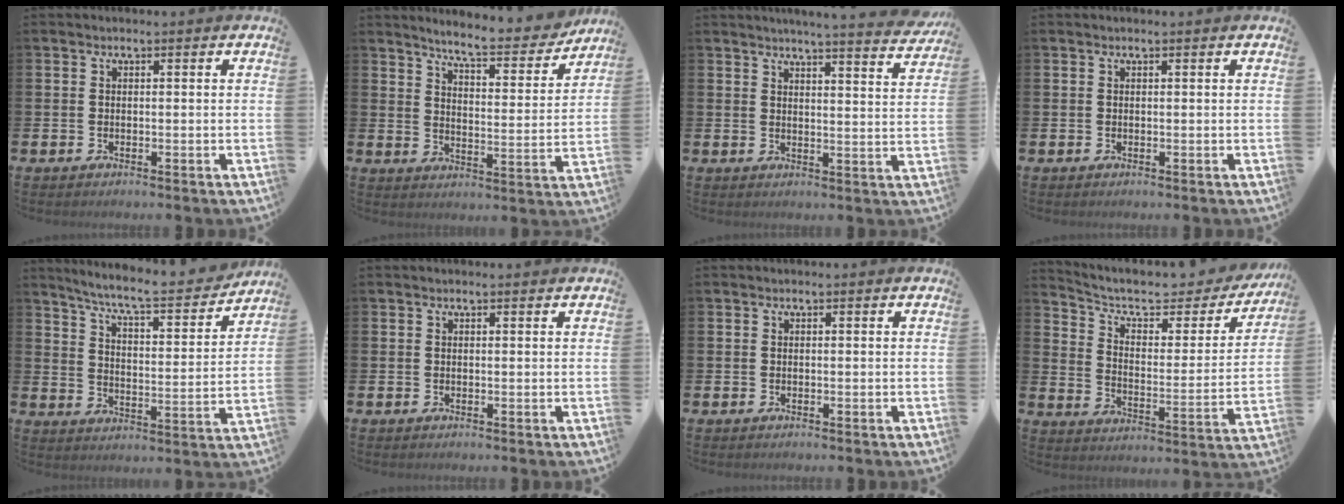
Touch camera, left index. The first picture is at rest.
{"total": 7.0, "force": [6.6, 0.6, 2.2], "torque": [-0.058, -0.047, 0.110]}
{"total": 4.8, "force": [4.7, -0.5, 1.1], "torque": [-0.028, -0.034, 0.078]}
{"total": 0.0}
{"total": 7.7, "force": [7.0, 0.7, 3.0], "torque": [-0.083, -0.048, 0.117]}
{"total": 0.0}
{"total": 0.0}
{"total": 8.2, "force": [6.8, 3.0, 3.5], "torque": [-0.092, -0.046, 0.110]}